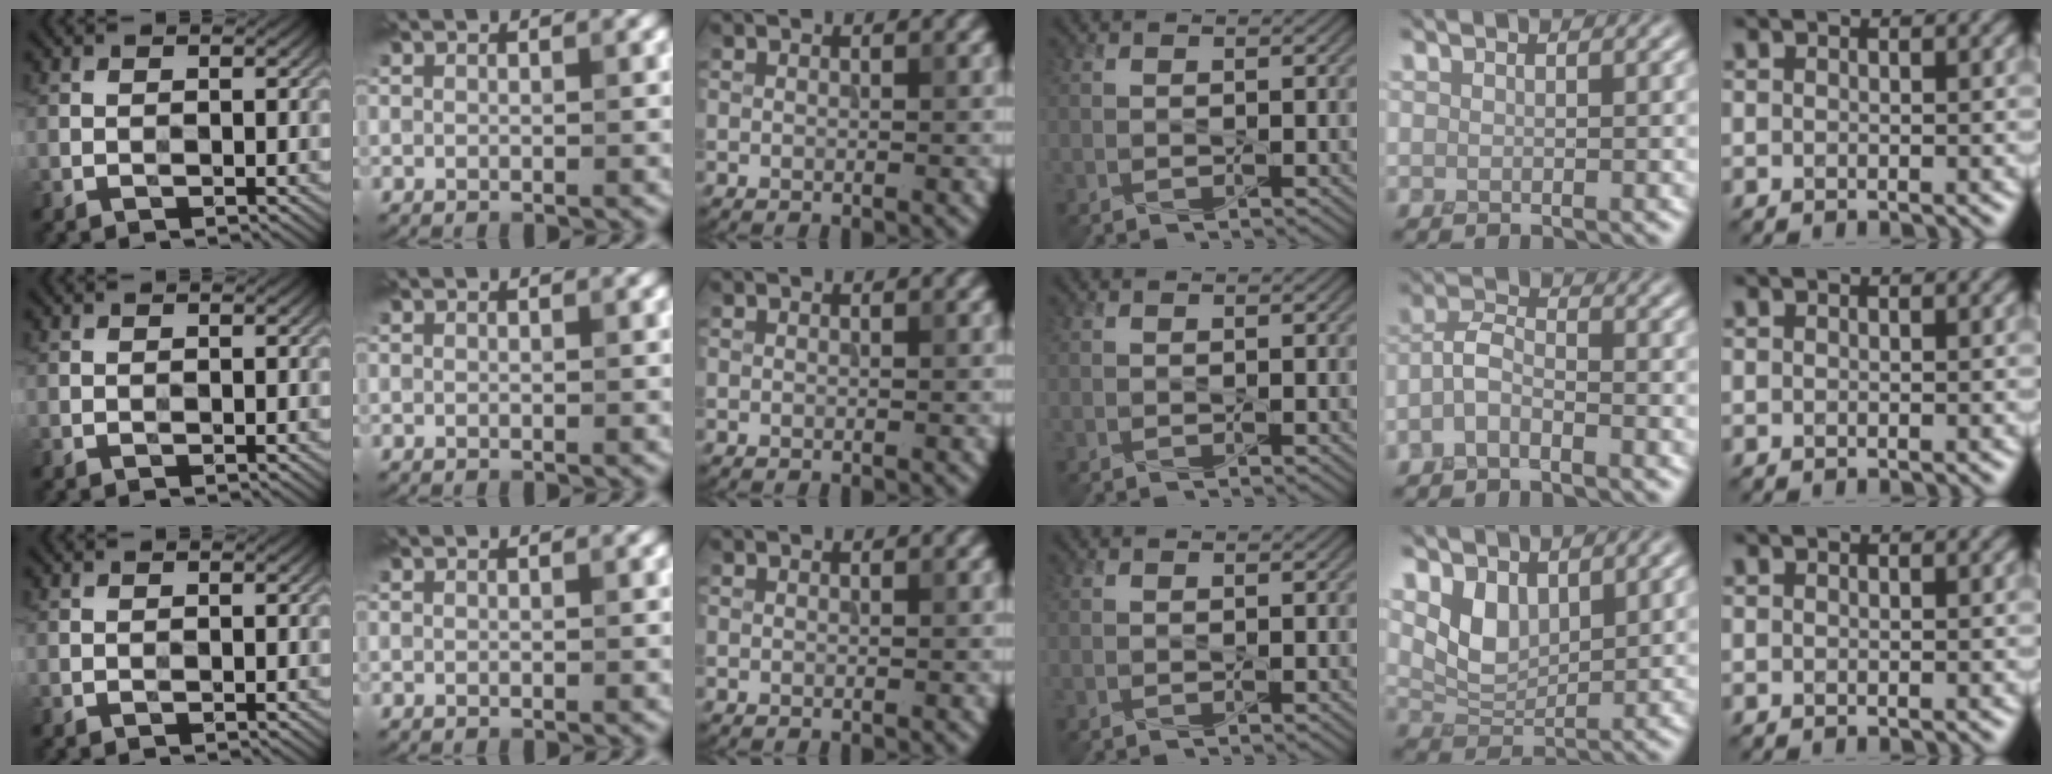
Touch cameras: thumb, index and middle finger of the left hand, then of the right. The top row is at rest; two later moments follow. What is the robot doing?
{"motion": "press", "object": "sticky note"}